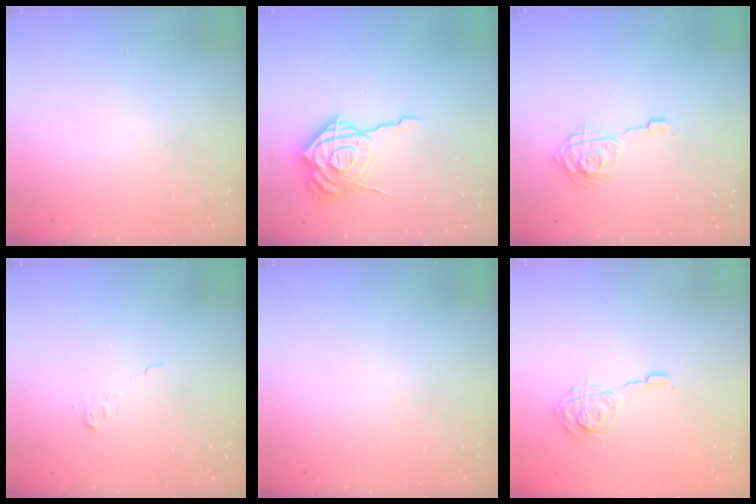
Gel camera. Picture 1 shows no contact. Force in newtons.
{"total": 16.6, "press": 16.5, "slide": 1.6}
{"total": 10.3, "press": 10.3, "slide": 1.0}
{"total": 3.6, "press": 3.6, "slide": 0.4}
{"total": 0.0}
{"total": 8.2, "press": 8.2, "slide": 0.1}